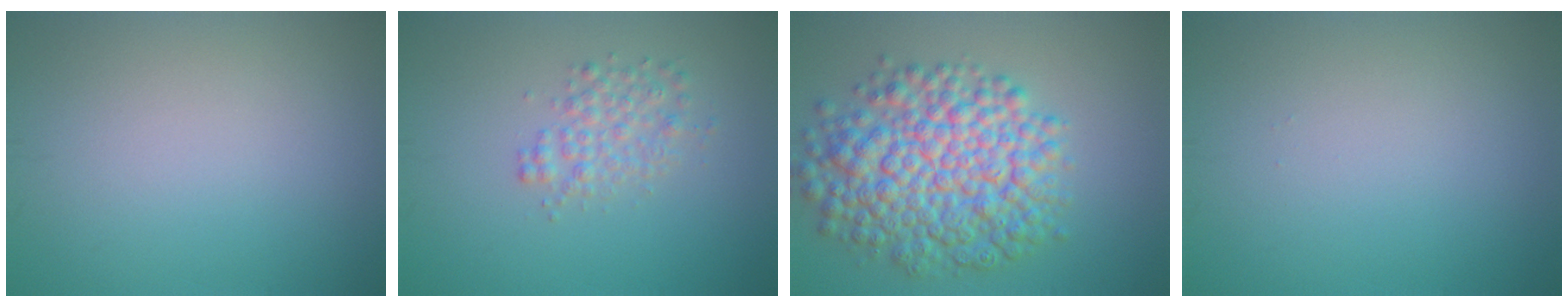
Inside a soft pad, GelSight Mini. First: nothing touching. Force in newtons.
{"total": 2.5, "press": 2.5, "slide": 0.1}
{"total": 9.5, "press": 9.5, "slide": 0.2}
{"total": 0.0}